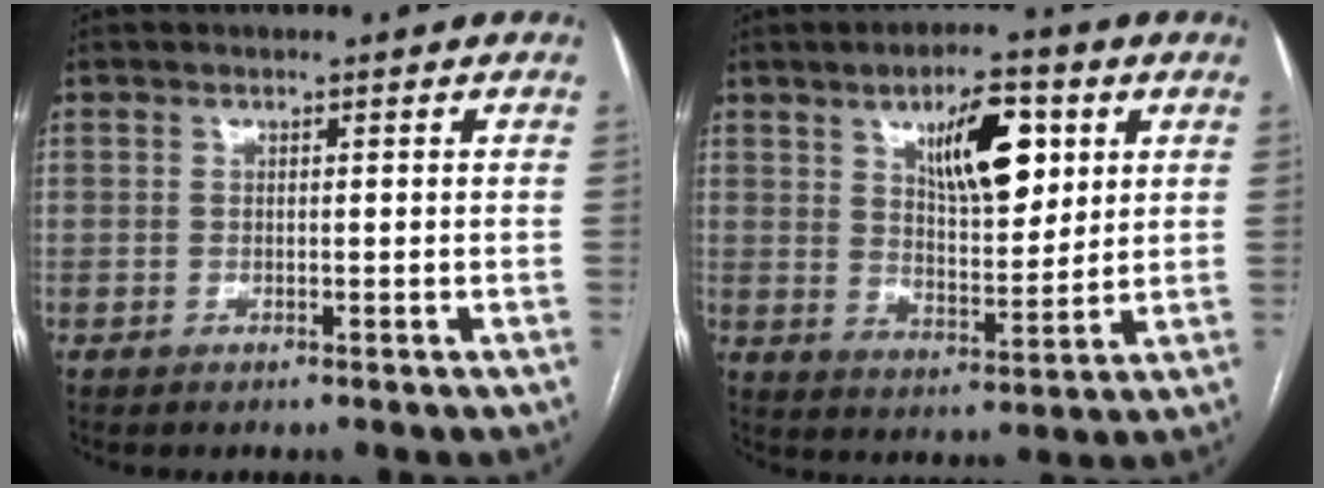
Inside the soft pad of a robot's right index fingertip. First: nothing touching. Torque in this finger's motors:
{"motor_torque": [0.72, 0.53, 0.25, 0.11]}